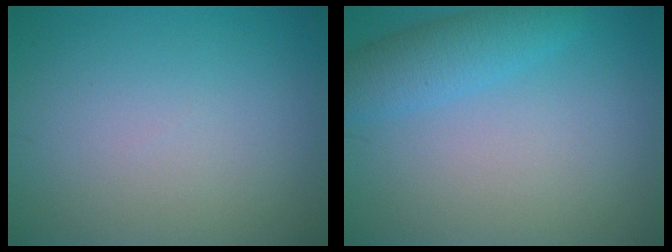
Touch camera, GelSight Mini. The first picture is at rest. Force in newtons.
{"total": 3.5, "press": 3.5, "slide": 0.1}